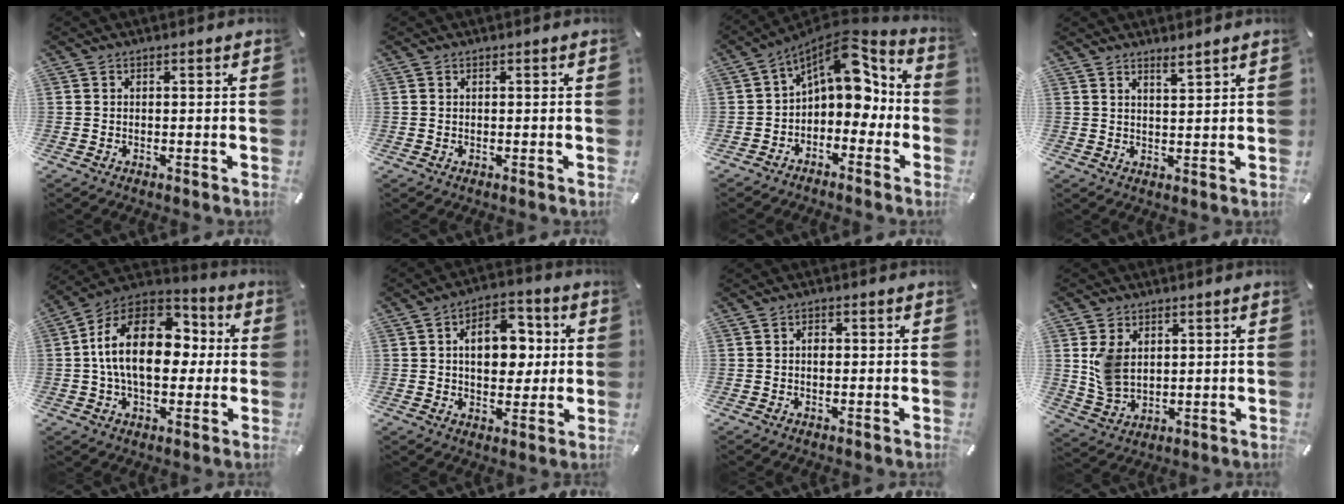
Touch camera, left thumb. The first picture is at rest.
{"total": 0.0}
{"total": 11.9, "force": [4.6, 7.1, 8.3], "torque": [-0.117, -0.037, 0.080]}
{"total": 2.7, "force": [2.5, -0.2, 1.0], "torque": [-0.024, -0.012, 0.046]}
{"total": 20.5, "force": [1.2, 13.5, 15.4], "torque": [-0.286, 0.014, 0.016]}
{"total": 12.3, "force": [1.8, 8.4, 8.8], "torque": [-0.111, 0.001, 0.028]}
{"total": 1.4, "force": [0.0, 0.9, 1.2], "torque": [-0.017, -0.001, -0.002]}
{"total": 7.9, "force": [2.2, 6.2, 4.4], "torque": [-0.111, 0.002, 0.041]}